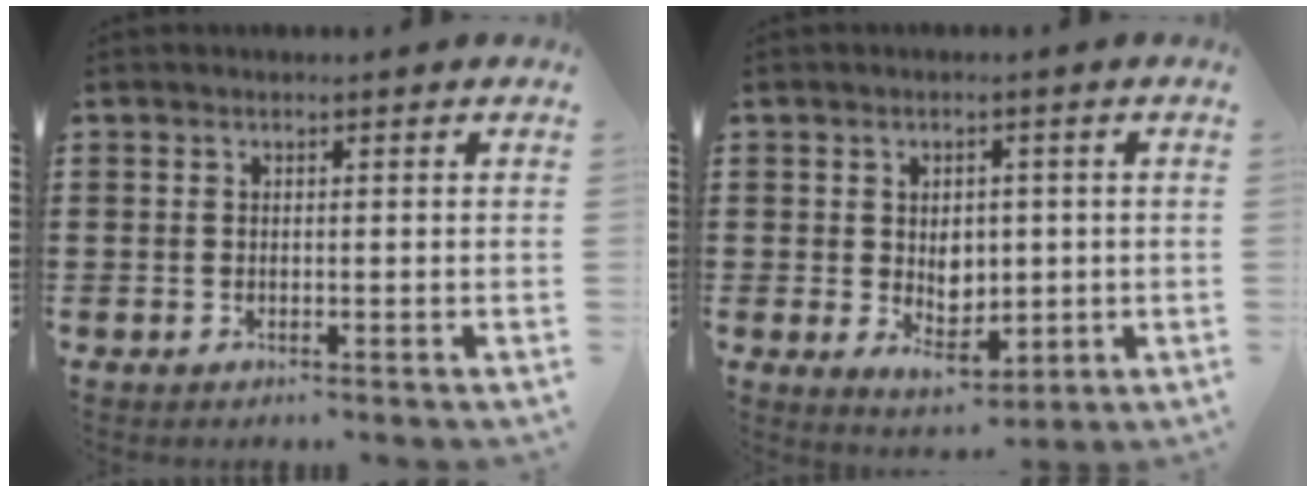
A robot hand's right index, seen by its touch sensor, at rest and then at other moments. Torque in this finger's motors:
{"motor_torque": [1.24, 0.90, 0.21, 0.08]}